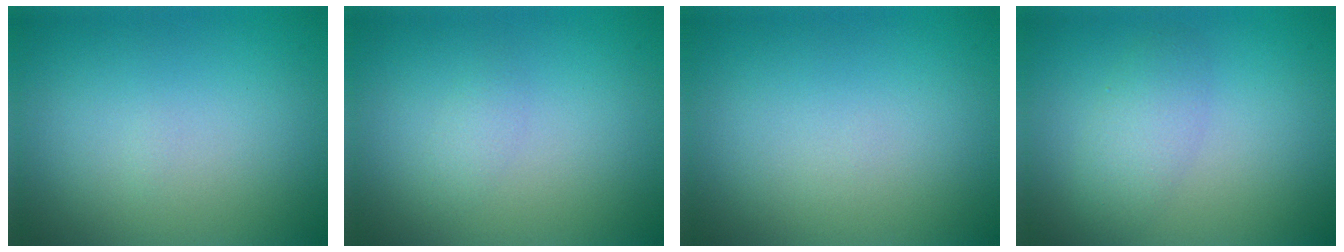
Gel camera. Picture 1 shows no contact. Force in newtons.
{"total": 0.9, "press": 0.9, "slide": 0.0}
{"total": 0.0}
{"total": 2.4, "press": 2.4, "slide": 0.1}